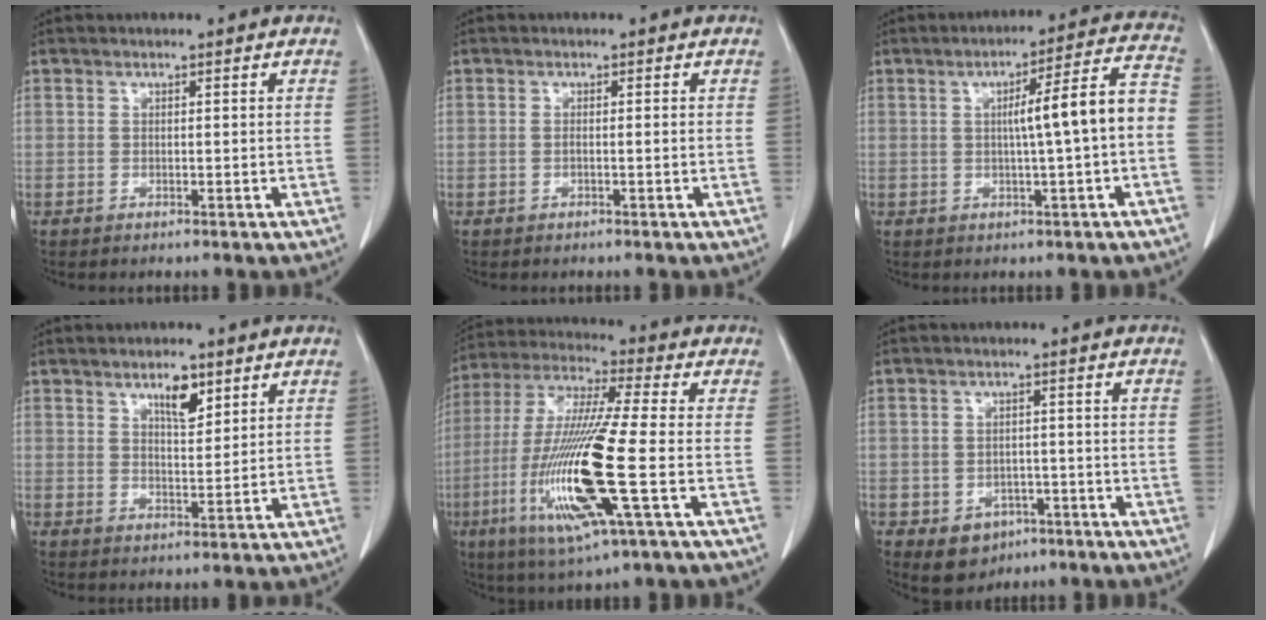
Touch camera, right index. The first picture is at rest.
{"total": 0.8, "force": [-0.2, 0.0, 0.8], "torque": [-0.012, 0.002, -0.001]}
{"total": 9.8, "force": [-0.6, -0.2, 9.8], "torque": [-0.139, 0.025, -0.011]}
{"total": 4.6, "force": [2.8, 1.5, 3.3], "torque": [-0.059, -0.002, 0.049]}
{"total": 18.3, "force": [-4.6, 0.5, 17.7], "torque": [-0.375, -0.020, -0.091]}
{"total": 5.8, "force": [-2.9, 4.5, 2.1], "torque": [-0.028, 0.003, -0.029]}